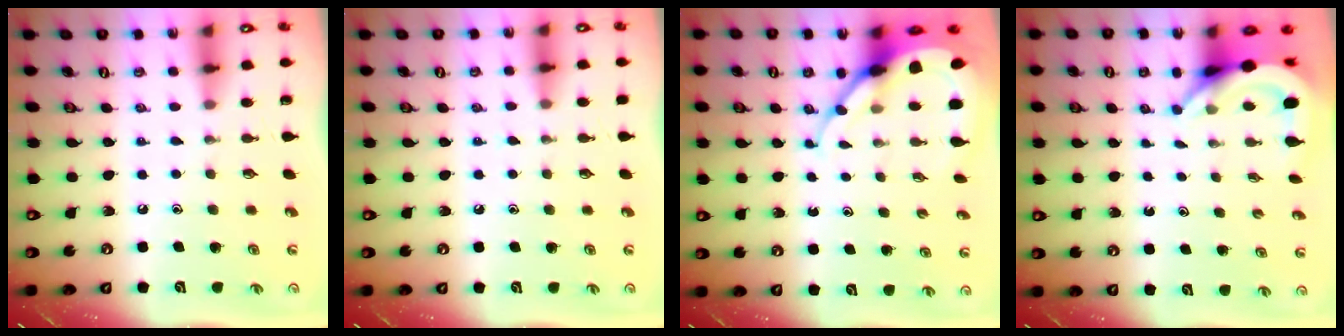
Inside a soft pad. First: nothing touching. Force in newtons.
{"total": 3.0, "press": 3.0, "slide": 0.5}
{"total": 7.9, "press": 7.9, "slide": 0.9}
{"total": 5.2, "press": 5.1, "slide": 0.5}